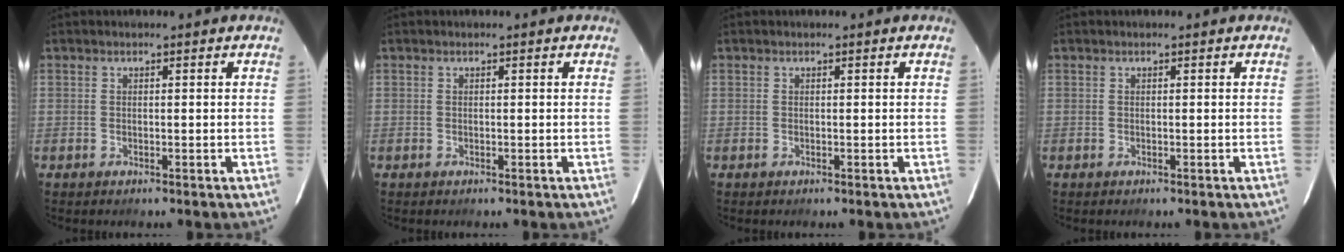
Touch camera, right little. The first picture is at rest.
{"total": 0.0}
{"total": 0.0}
{"total": 0.0}